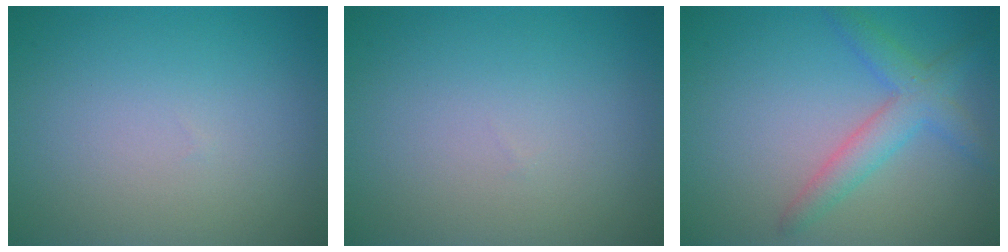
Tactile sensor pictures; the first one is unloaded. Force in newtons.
{"total": 0.0}
{"total": 3.5, "press": 3.5, "slide": 0.1}